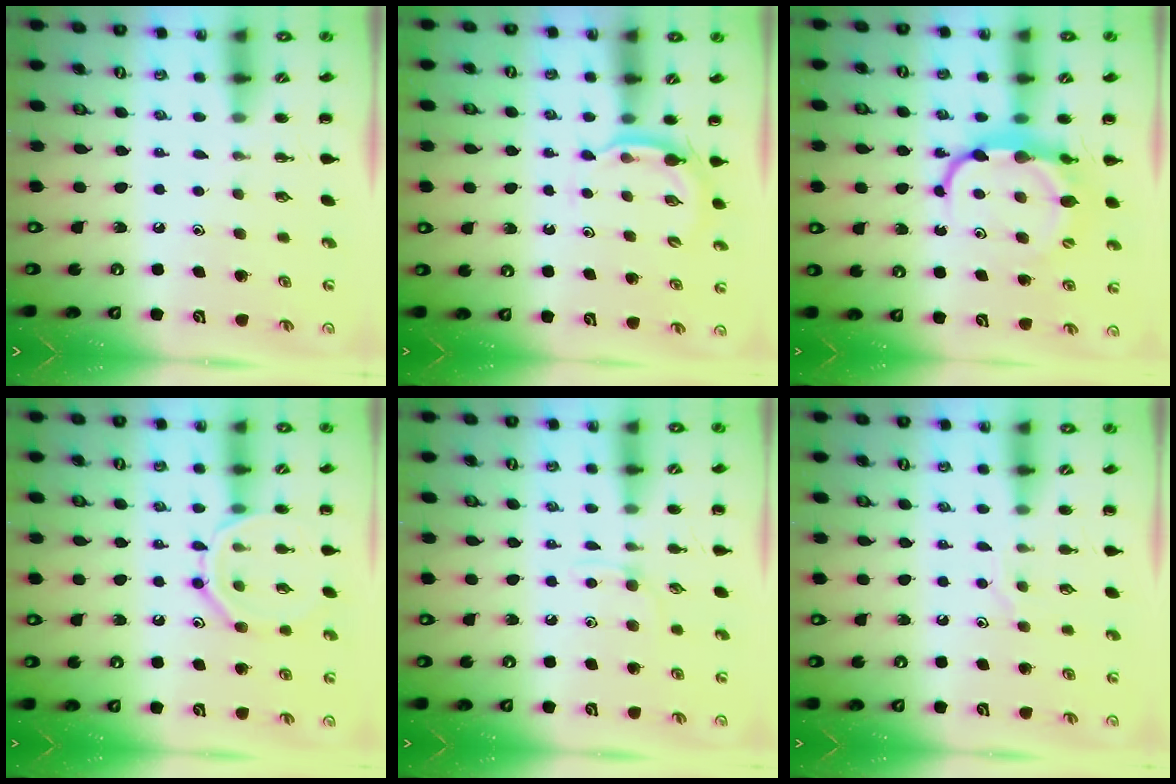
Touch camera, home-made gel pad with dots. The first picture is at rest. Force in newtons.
{"total": 2.9, "press": 2.8, "slide": 0.7}
{"total": 7.7, "press": 7.6, "slide": 1.2}
{"total": 10.7, "press": 10.7, "slide": 0.4}
{"total": 2.8, "press": 2.7, "slide": 0.9}
{"total": 5.8, "press": 5.7, "slide": 0.9}